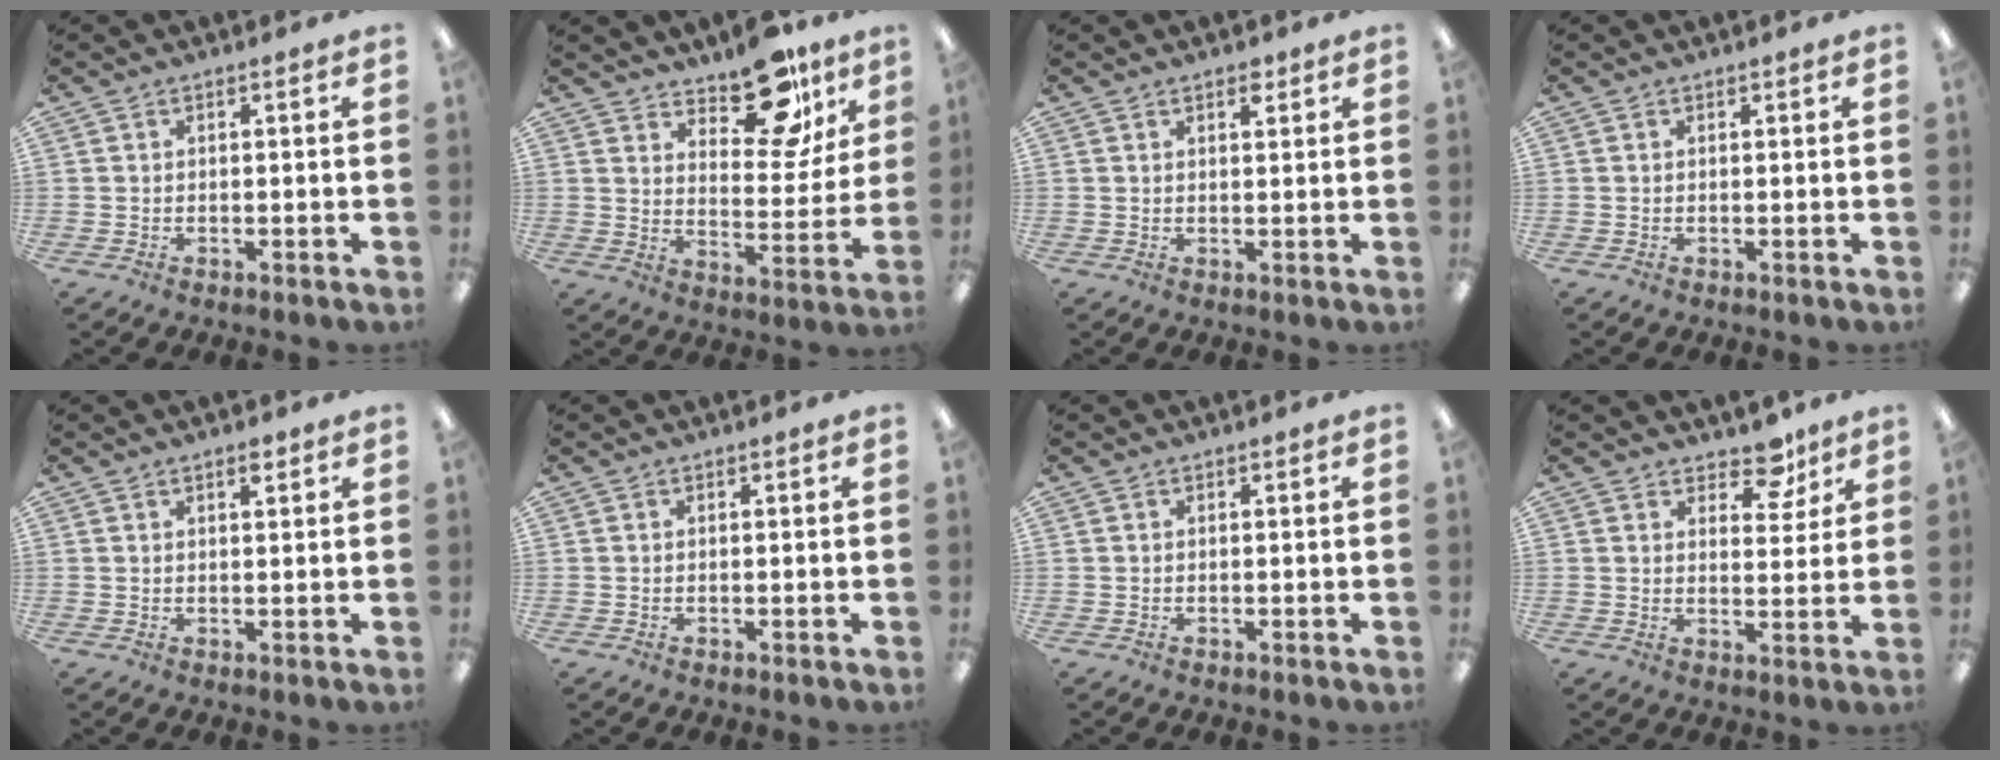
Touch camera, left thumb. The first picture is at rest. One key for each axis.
{"total": 15.7, "fx": 11.9, "fy": 7.0, "fz": 7.4, "tx": -0.089, "ty": -0.084, "tz": 0.206}
{"total": 2.3, "fx": 1.8, "fy": 1.1, "fz": 1.1, "tx": -0.006, "ty": -0.007, "tz": 0.028}
{"total": 0.0}
{"total": 2.0, "fx": 1.6, "fy": 0.7, "fz": 0.9, "tx": -0.004, "ty": -0.008, "tz": 0.025}
{"total": 0.0}
{"total": 0.0}
{"total": 7.5, "fx": 5.7, "fy": 3.9, "fz": 2.8, "tx": -0.027, "ty": -0.033, "tz": 0.098}